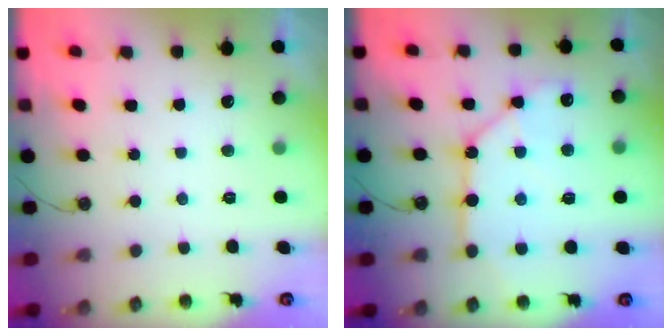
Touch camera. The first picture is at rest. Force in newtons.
{"total": 12.1, "press": 12.0, "slide": 1.4}